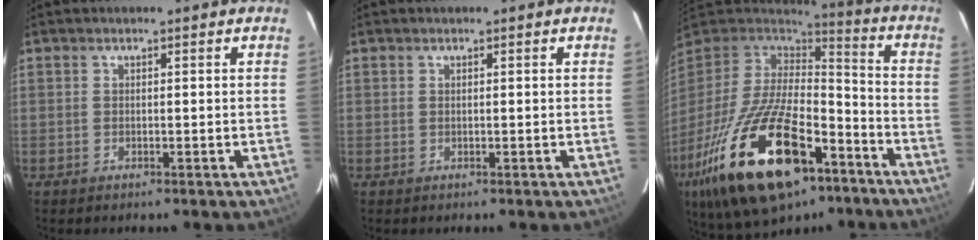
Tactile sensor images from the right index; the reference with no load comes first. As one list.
[{"total": 0.0}, {"total": 31.9, "force": [-16.9, 14.2, 23.1], "torque": [-0.451, -0.040, -0.270]}]